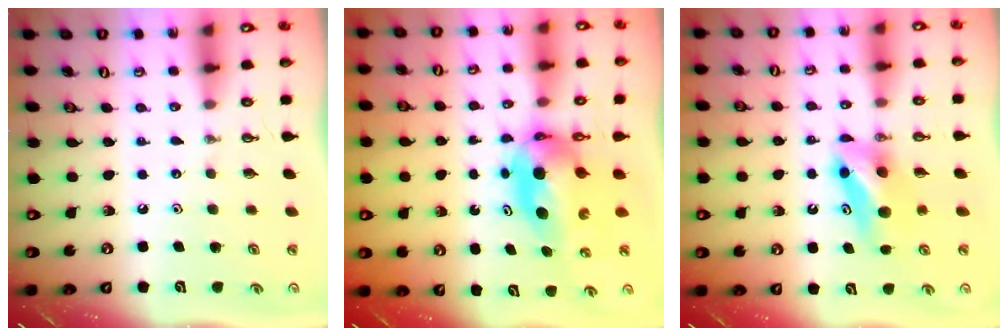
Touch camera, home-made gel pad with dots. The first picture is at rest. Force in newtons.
{"total": 6.7, "press": 6.7, "slide": 1.0}
{"total": 7.0, "press": 6.5, "slide": 2.5}